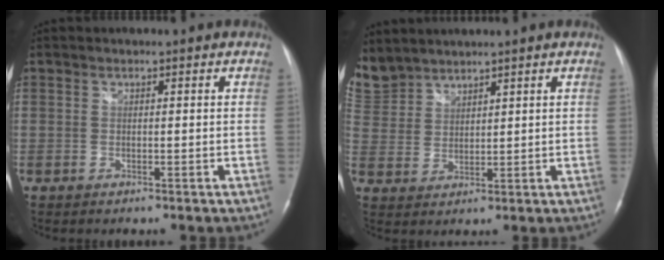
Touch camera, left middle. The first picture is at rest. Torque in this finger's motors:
{"motor_torque": [0.31, -0.35, 0.03, 0.01]}